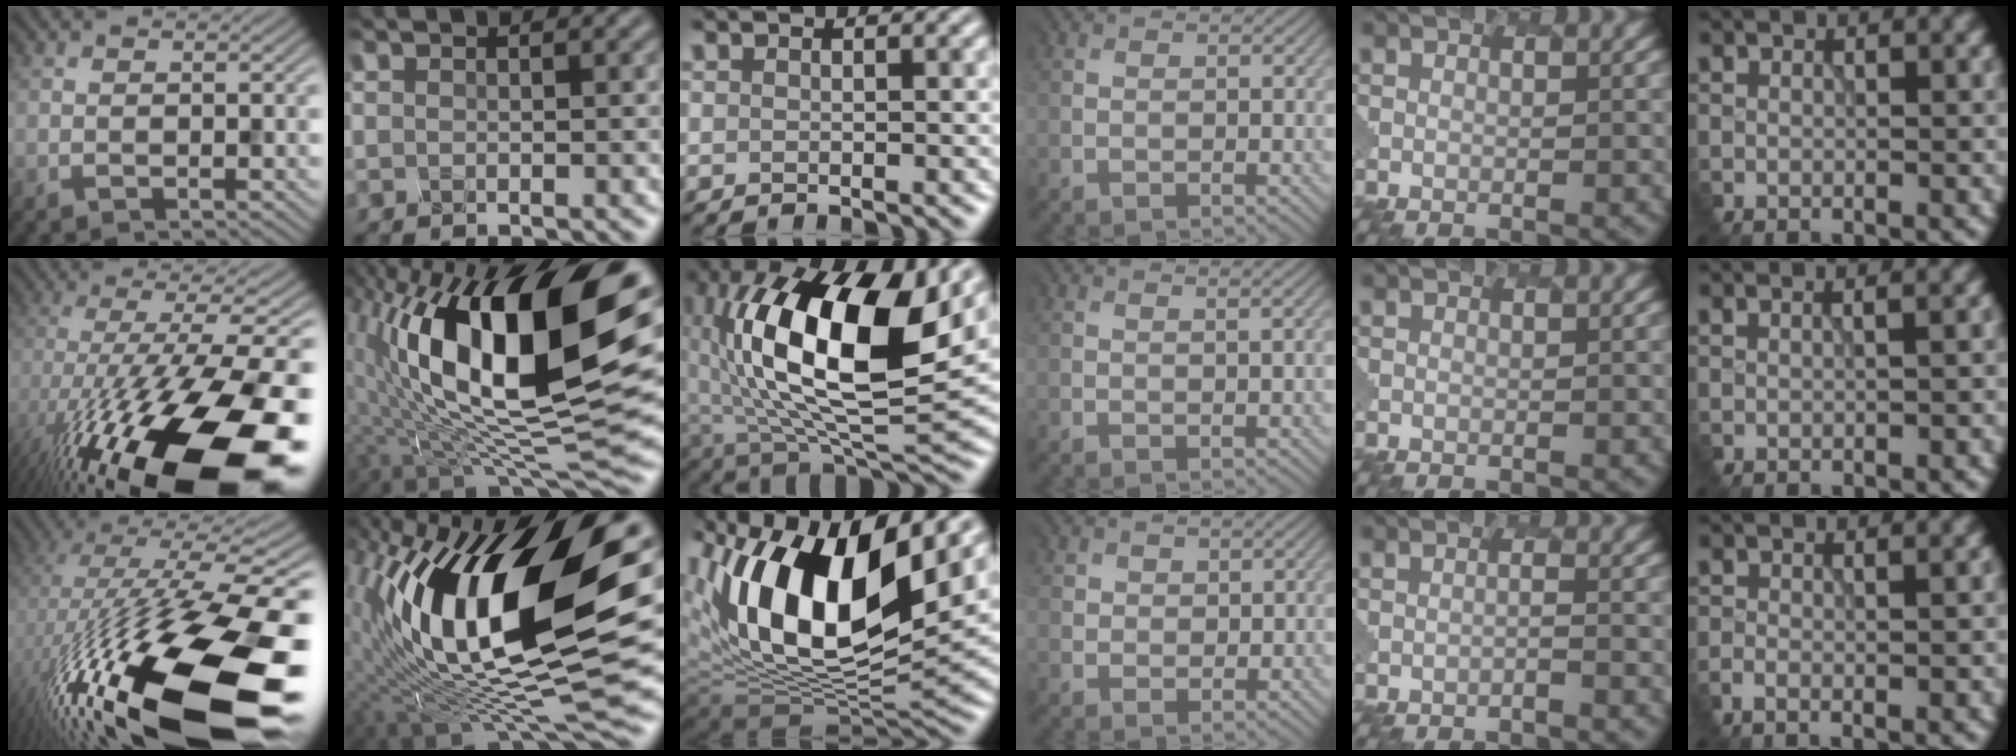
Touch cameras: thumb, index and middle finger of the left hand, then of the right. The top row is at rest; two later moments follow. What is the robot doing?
{"motion": "disassemble", "object": "hinged tin"}